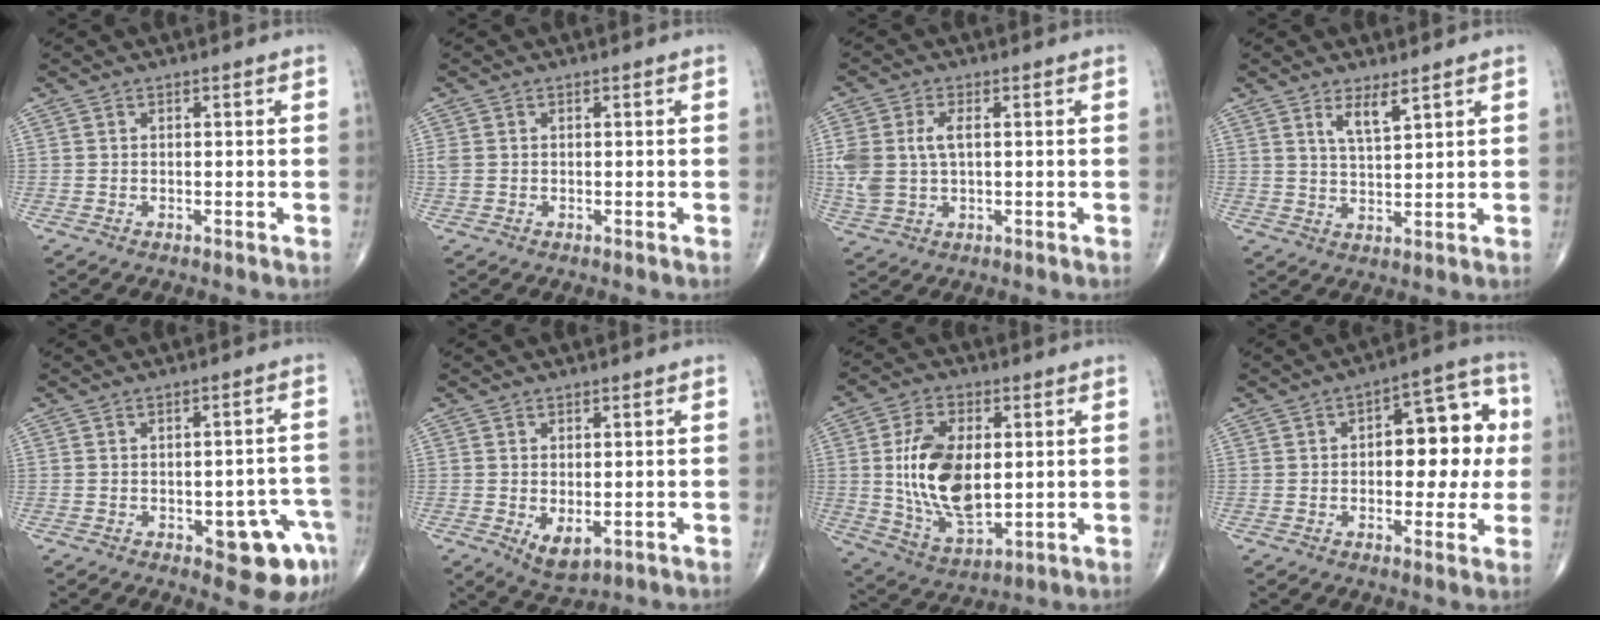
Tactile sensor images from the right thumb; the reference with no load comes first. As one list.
[{"total": 1.5, "force": [0.0, 1.1, 1.0], "torque": [-0.035, 0.004, 0.002]}, {"total": 7.8, "force": [0.9, 4.4, 6.3], "torque": [-0.155, 0.008, 0.024]}, {"total": 4.3, "force": [2.7, 1.1, 3.2], "torque": [-0.057, -0.025, 0.054]}, {"total": 9.4, "force": [-4.0, 3.8, 7.6], "torque": [-0.061, 0.020, -0.042]}, {"total": 4.6, "force": [-0.9, 2.4, 3.8], "torque": [-0.056, -0.010, -0.001]}, {"total": 16.3, "force": [1.4, 8.9, 13.5], "torque": [-0.240, -0.015, 0.034]}, {"total": 15.7, "force": [1.4, 7.9, 13.5], "torque": [-0.133, 0.028, 0.016]}]